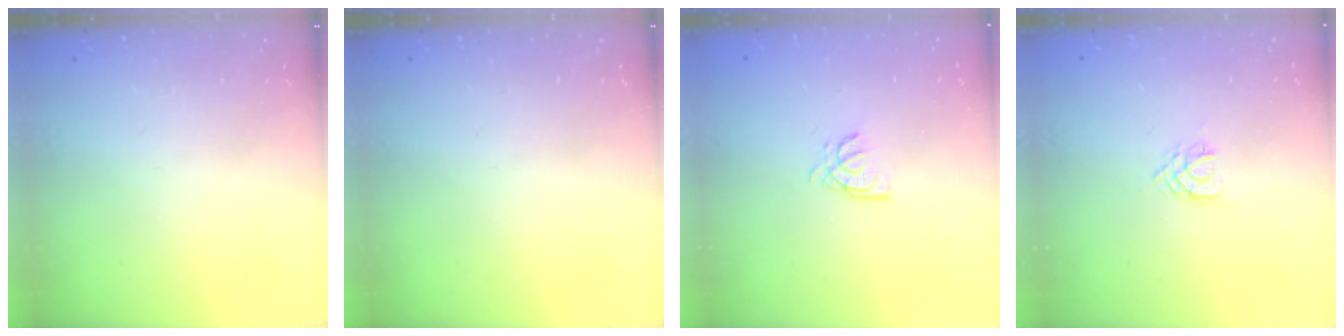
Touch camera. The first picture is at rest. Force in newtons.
{"total": 0.0}
{"total": 5.0, "press": 5.0, "slide": 0.4}
{"total": 2.0, "press": 1.9, "slide": 0.3}